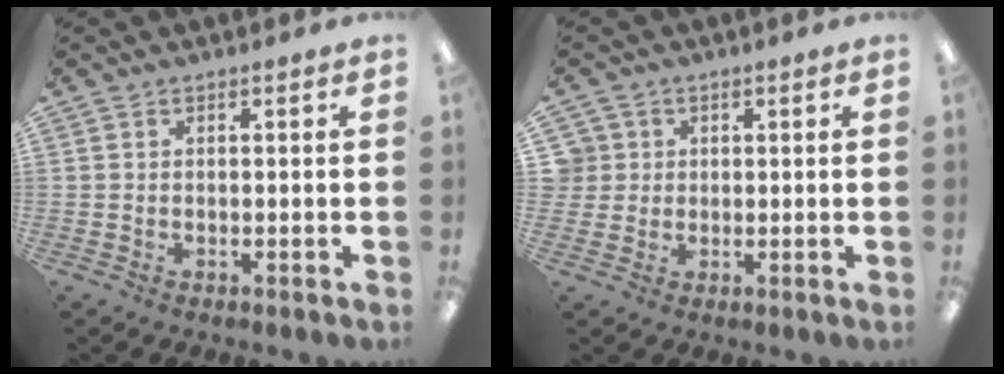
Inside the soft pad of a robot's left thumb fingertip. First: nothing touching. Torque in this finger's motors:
{"motor_torque": [-0.03, 0.01, -0.11, -0.03, 0.00]}